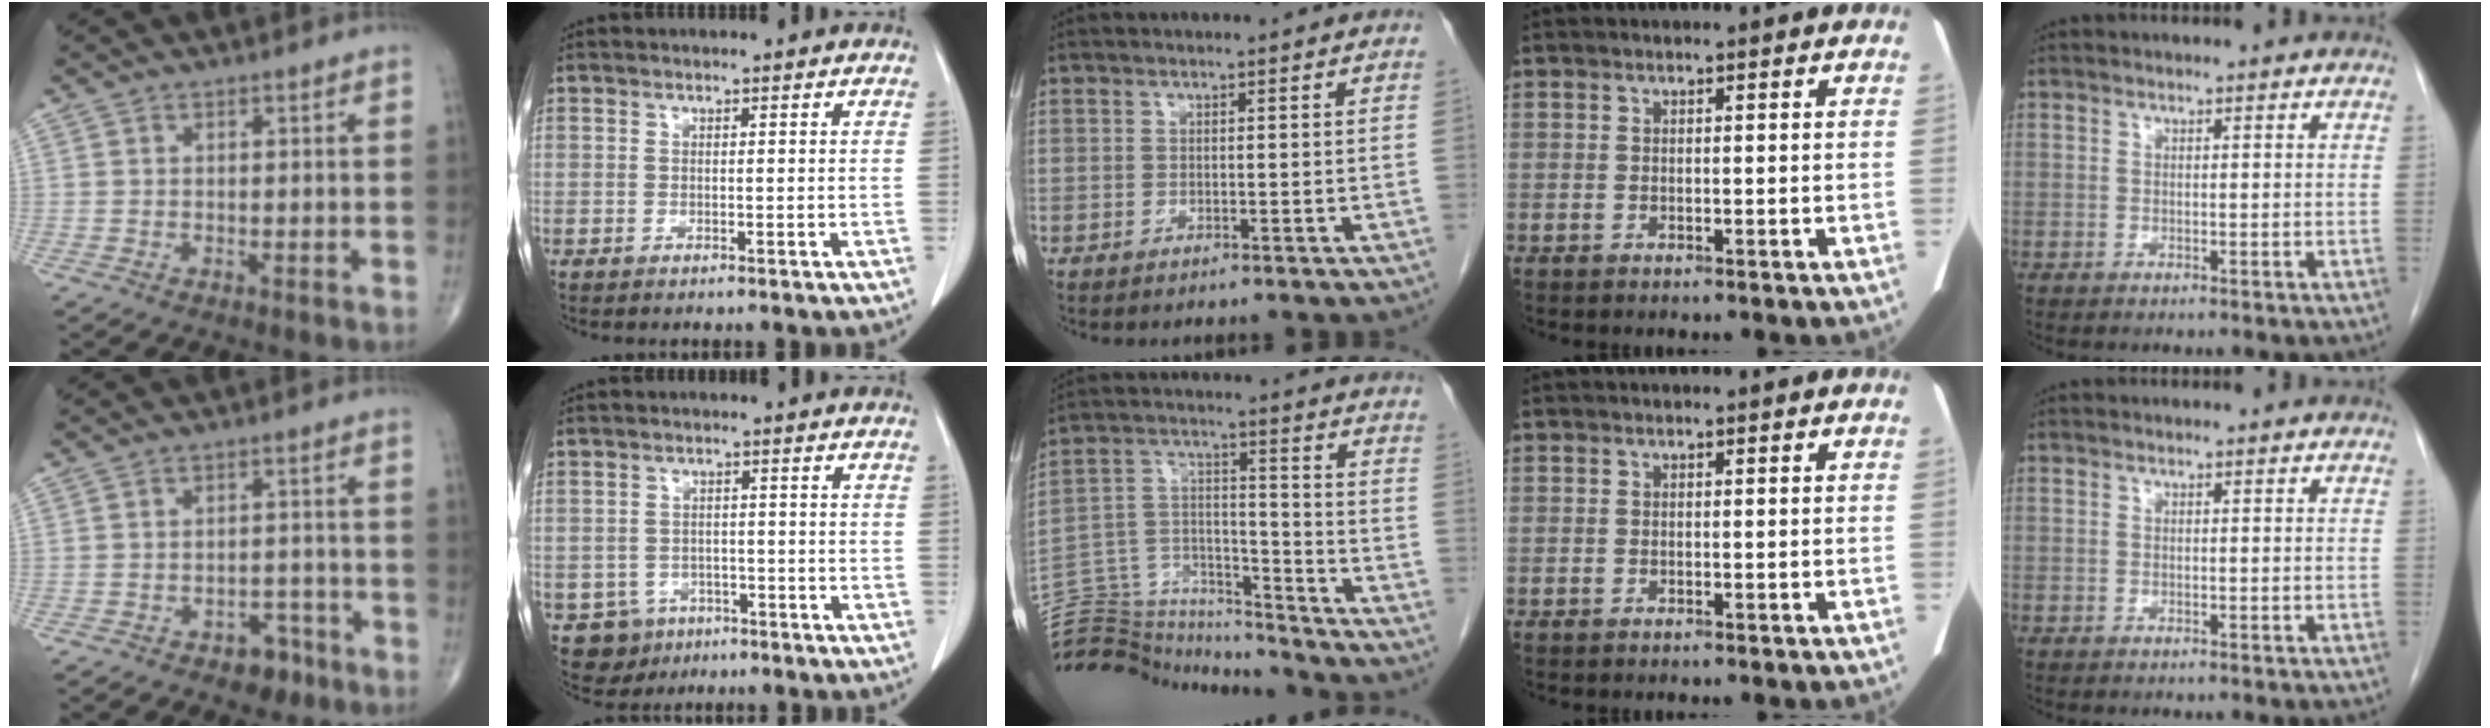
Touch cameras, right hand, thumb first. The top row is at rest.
{"thumb": {"total": 4.8, "force": [-3.1, 2.9, 2.3], "torque": [-0.009, 0.028, -0.041]}, "index": {"total": 5.7, "force": [-3.1, 4.7, 0.5], "torque": [-0.006, 0.009, -0.041]}, "middle": {"total": 18.5, "force": [-18.0, 3.1, 2.7], "torque": [-0.059, 0.049, -0.285]}}